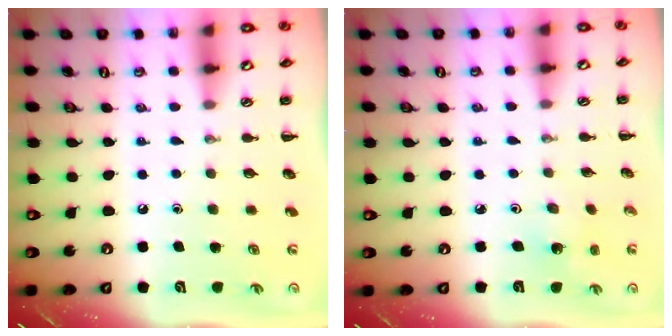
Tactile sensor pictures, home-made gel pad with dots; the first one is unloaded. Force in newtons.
{"total": 1.4, "press": 1.2, "slide": 0.6}